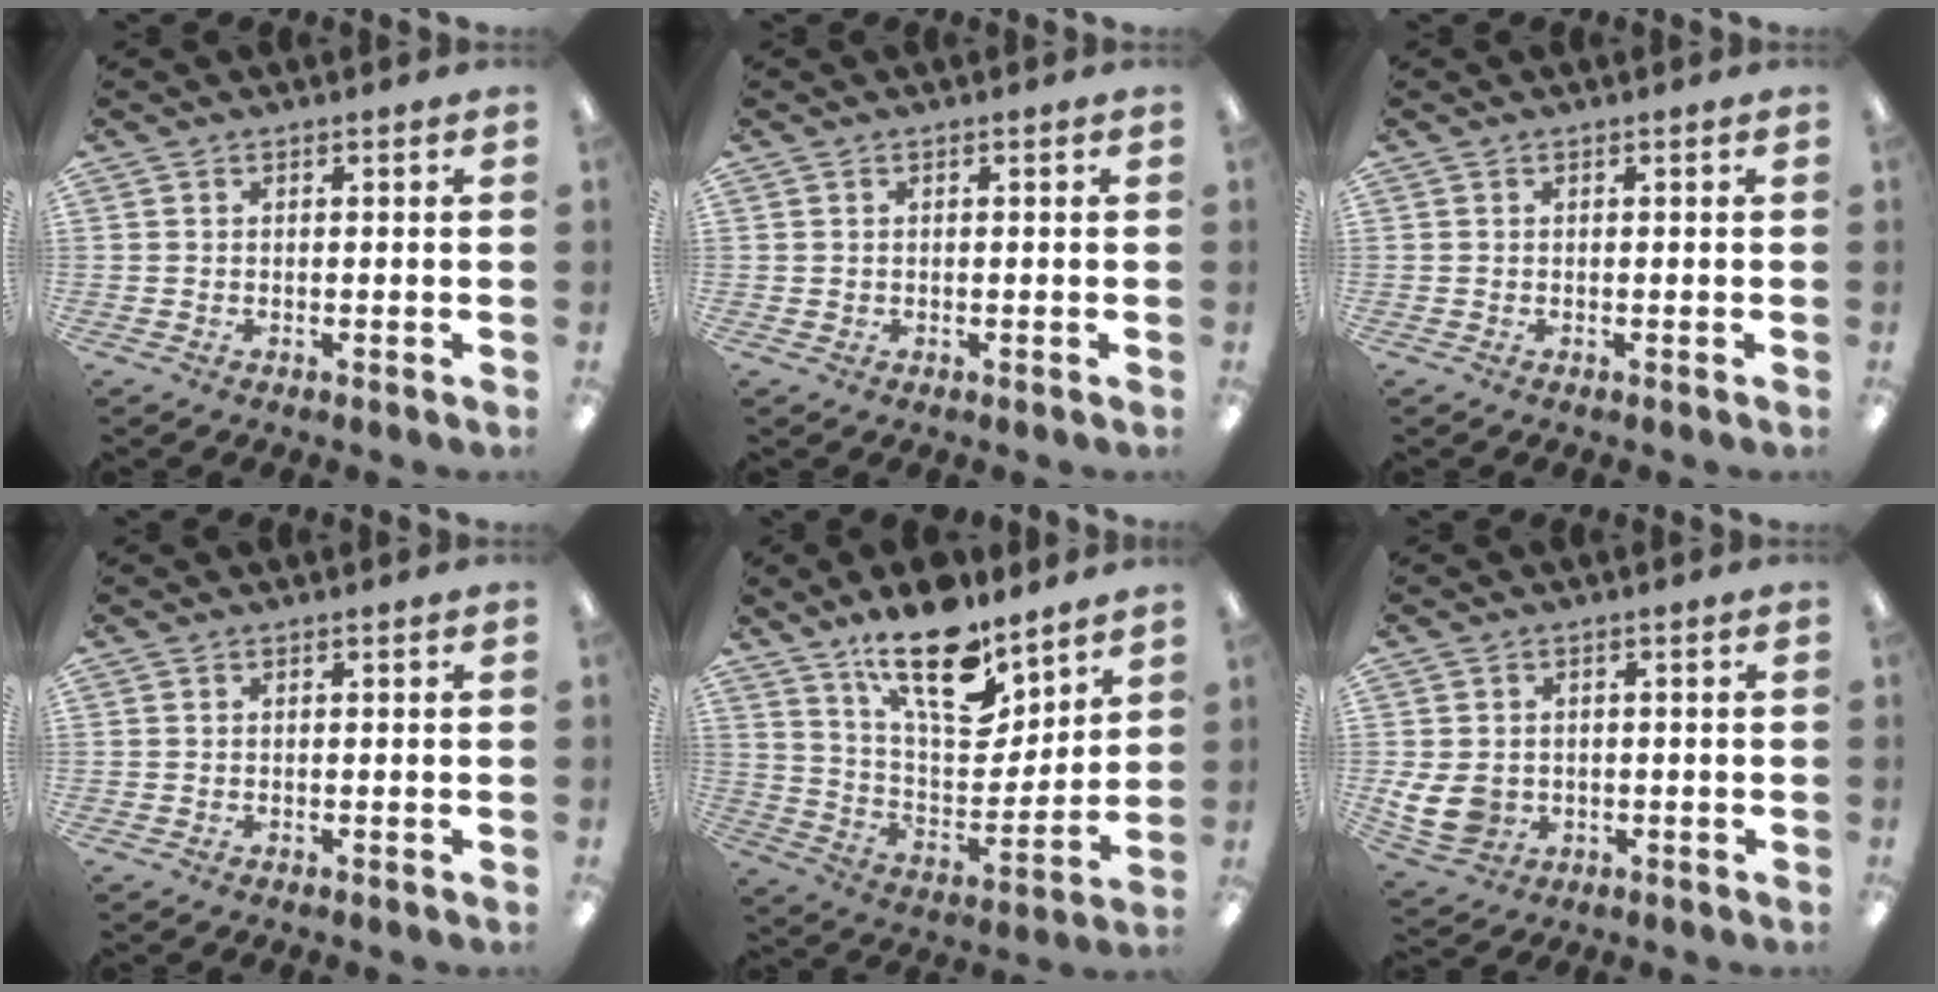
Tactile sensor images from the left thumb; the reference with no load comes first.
{"total": 0.7, "force": [0.2, 0.7, -0.2], "torque": [0.004, 0.005, 0.002]}
{"total": 0.0}
{"total": 0.0}
{"total": 18.8, "force": [13.1, 7.7, 11.2], "torque": [-0.185, -0.081, 0.223]}
{"total": 7.8, "force": [-0.6, 6.6, 4.1], "torque": [-0.084, 0.007, -0.008]}